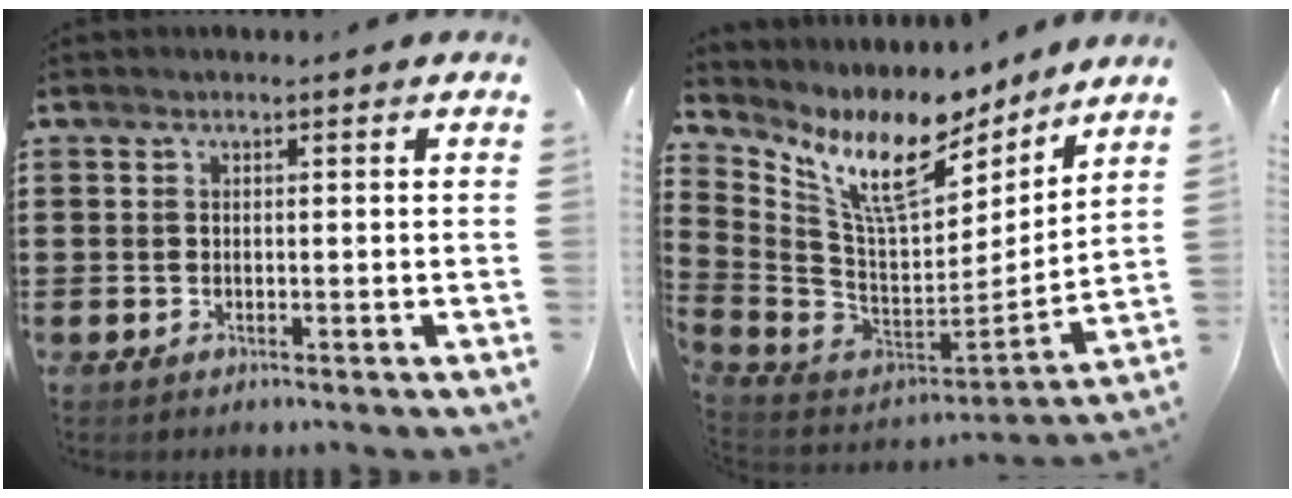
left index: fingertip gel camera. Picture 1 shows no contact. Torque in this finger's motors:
{"motor_torque": [2.14, 0.00, 0.91, 0.21]}